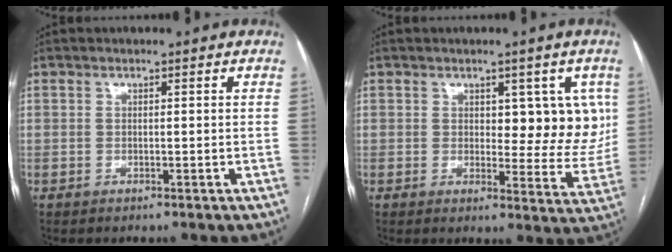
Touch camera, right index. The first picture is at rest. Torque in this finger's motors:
{"motor_torque": [0.05, 0.07, 0.05, 0.01]}